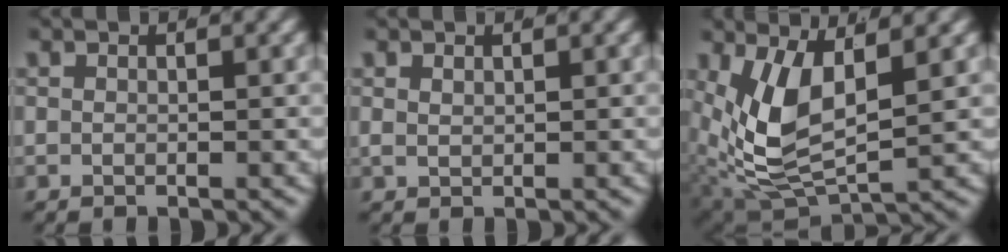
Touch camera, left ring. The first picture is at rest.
{"total": 0.6, "force": [0.5, 0.3, 0.2], "torque": [-0.010, -0.010, 0.020]}
{"total": 6.8, "force": [0.2, 3.8, 5.7], "torque": [-0.130, -0.038, 0.030]}